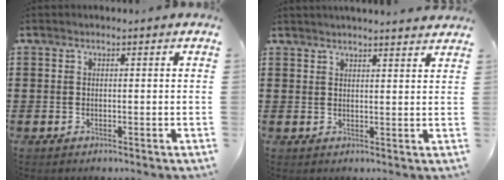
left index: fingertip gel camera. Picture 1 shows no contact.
{"total": 2.4, "force": [2.4, -0.3, 0.2], "torque": [-0.011, -0.006, 0.046]}